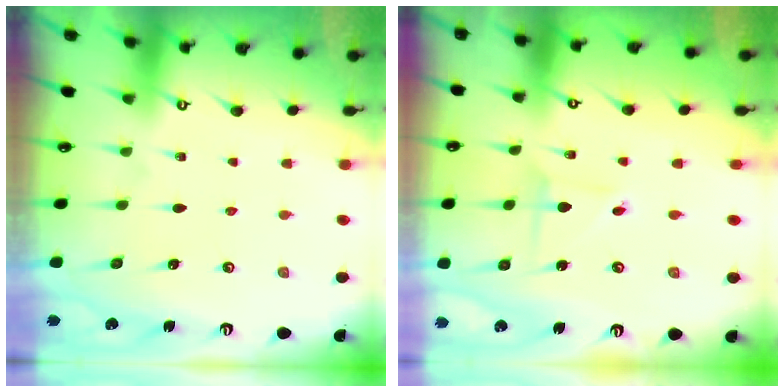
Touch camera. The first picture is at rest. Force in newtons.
{"total": 2.4, "press": 2.4, "slide": 0.2}